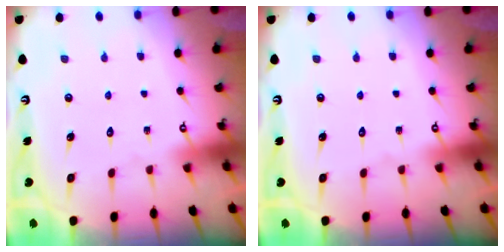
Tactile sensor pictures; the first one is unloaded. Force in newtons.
{"total": 0.0}